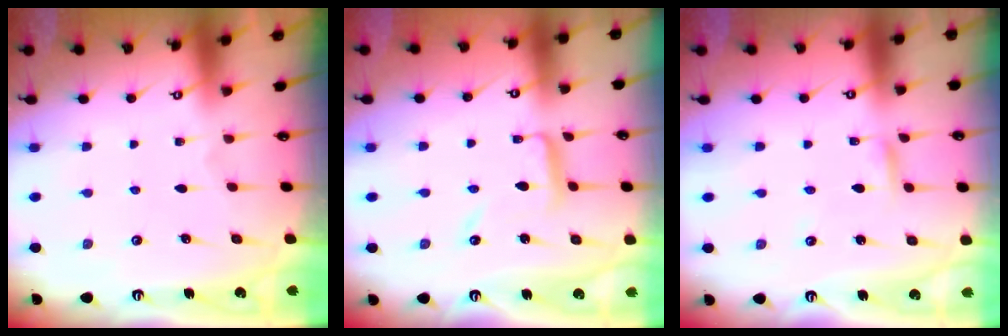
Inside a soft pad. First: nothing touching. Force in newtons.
{"total": 8.8, "press": 8.7, "slide": 0.7}
{"total": 2.4, "press": 2.4, "slide": 0.0}